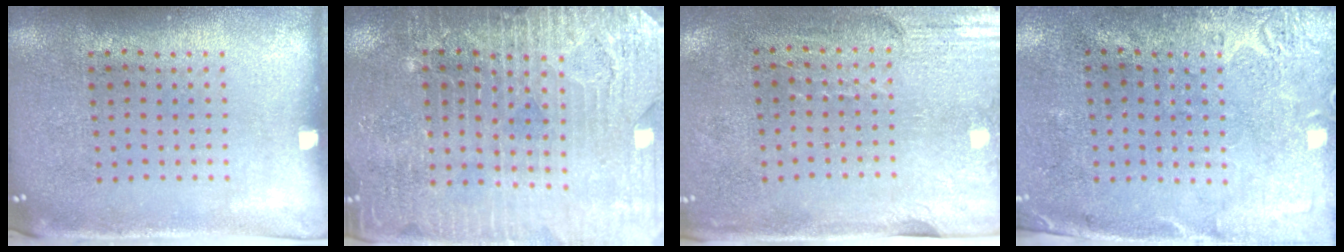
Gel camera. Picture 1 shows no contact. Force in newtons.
{"total": 3.2, "press": 3.1, "slide": 0.7}
{"total": 2.9, "press": 2.5, "slide": 1.5}
{"total": 2.8, "press": 2.1, "slide": 1.7}